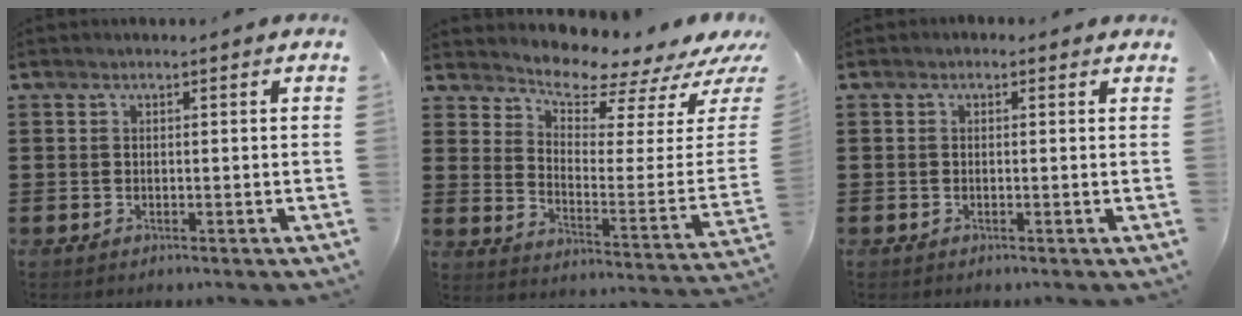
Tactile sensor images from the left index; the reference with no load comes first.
{"total": 6.6, "force": [6.2, 1.3, 1.9], "torque": [-0.051, -0.068, 0.103]}
{"total": 0.7, "force": [-0.1, 0.6, 0.2], "torque": [-0.007, 0.002, -0.002]}